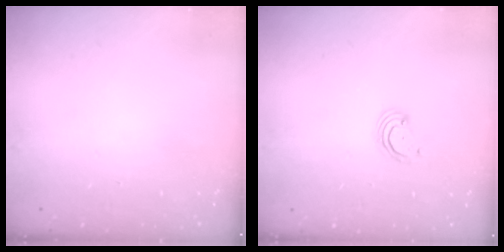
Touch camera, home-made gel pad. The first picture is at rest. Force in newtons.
{"total": 3.2, "press": 3.2, "slide": 0.5}